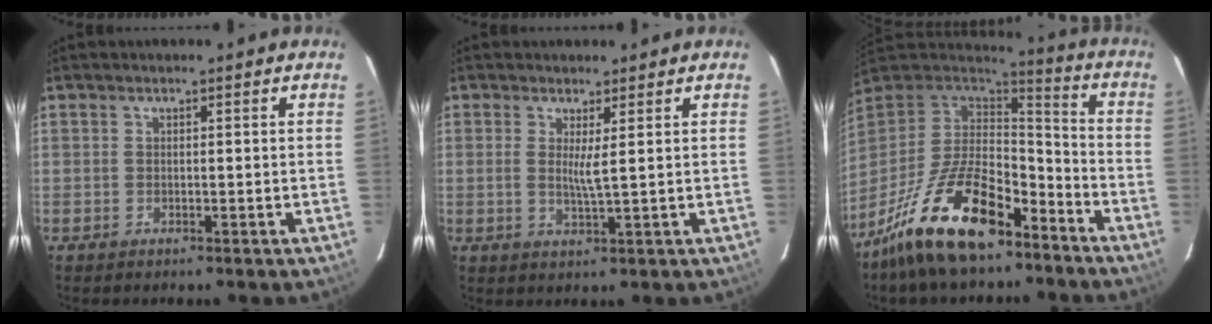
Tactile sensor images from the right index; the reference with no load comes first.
{"total": 2.7, "force": [0.8, -0.3, 2.5], "torque": [-0.044, -0.006, 0.013]}
{"total": 21.4, "force": [-13.8, 8.9, 13.8], "torque": [-0.272, -0.012, -0.239]}